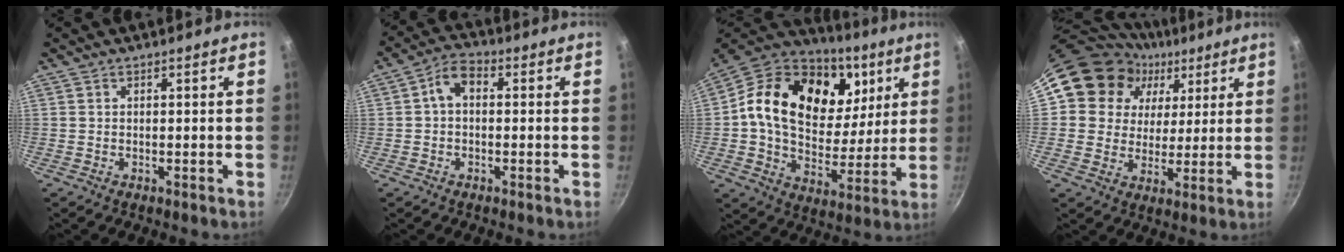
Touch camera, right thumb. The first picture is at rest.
{"total": 5.0, "force": [0.2, 3.4, 3.8], "torque": [-0.065, 0.016, -0.006]}
{"total": 27.7, "force": [8.6, 18.6, 18.6], "torque": [-0.290, -0.015, 0.131]}
{"total": 14.6, "force": [7.1, 12.0, 4.4], "torque": [-0.052, -0.011, 0.118]}